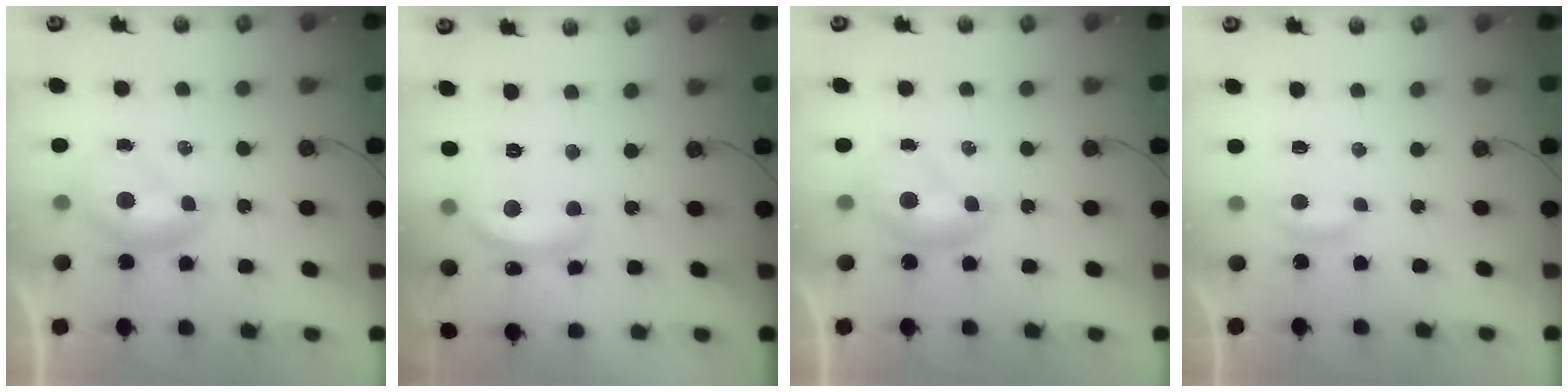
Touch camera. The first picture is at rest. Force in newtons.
{"total": 7.6, "press": 7.5, "slide": 0.7}
{"total": 0.0}
{"total": 2.7, "press": 2.7, "slide": 0.4}